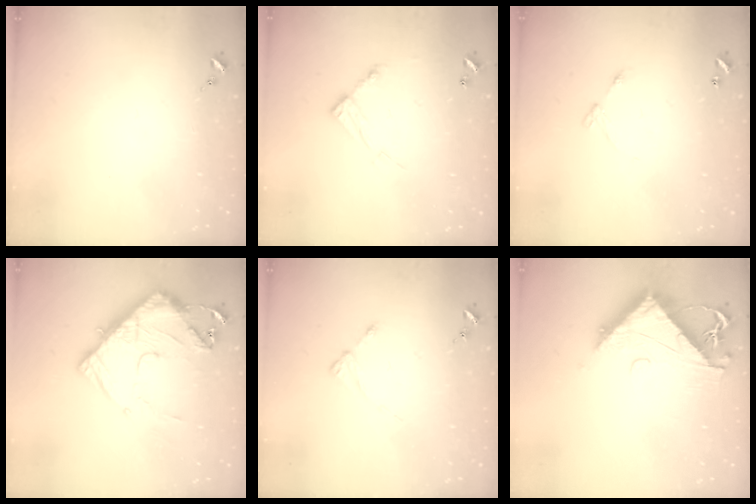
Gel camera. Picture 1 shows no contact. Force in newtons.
{"total": 10.4, "press": 10.3, "slide": 0.7}
{"total": 5.9, "press": 5.9, "slide": 0.6}
{"total": 14.8, "press": 14.7, "slide": 1.5}
{"total": 2.4, "press": 2.4, "slide": 0.3}
{"total": 10.1, "press": 10.0, "slide": 1.0}